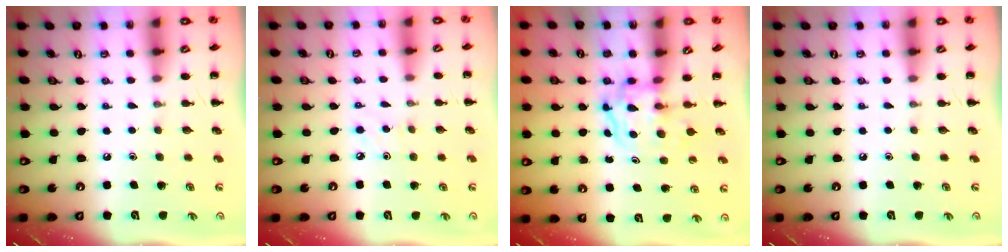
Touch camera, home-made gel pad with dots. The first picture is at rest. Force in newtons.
{"total": 2.7, "press": 2.5, "slide": 0.9}
{"total": 3.5, "press": 3.5, "slide": 0.4}
{"total": 0.0}